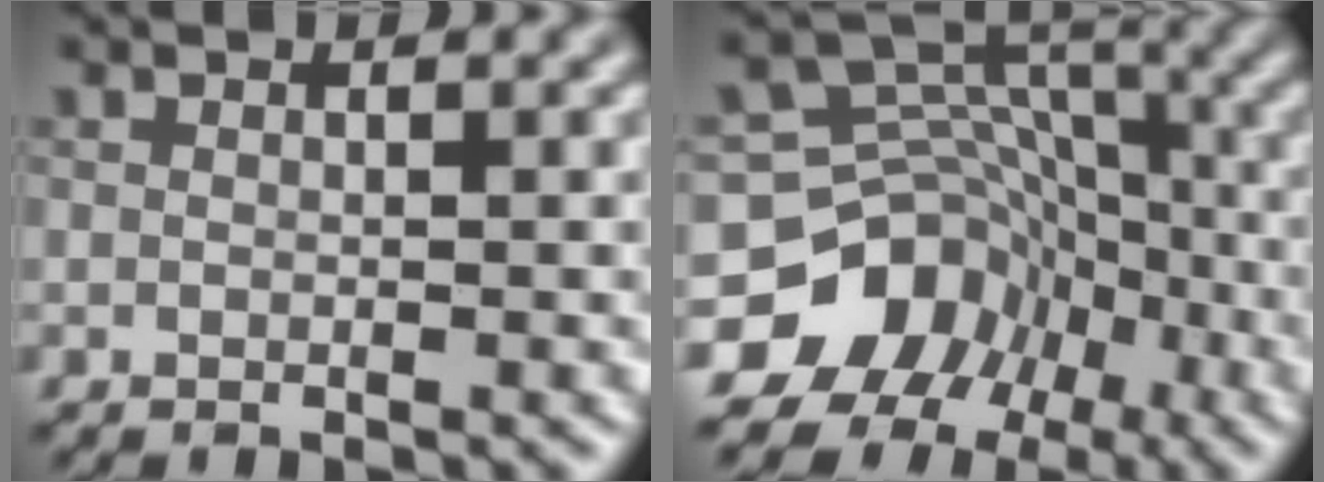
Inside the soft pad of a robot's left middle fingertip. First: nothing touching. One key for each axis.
{"total": 11.1, "fx": -6.2, "fy": 8.9, "fz": 2.5, "tx": -0.039, "ty": 0.008, "tz": -0.115}